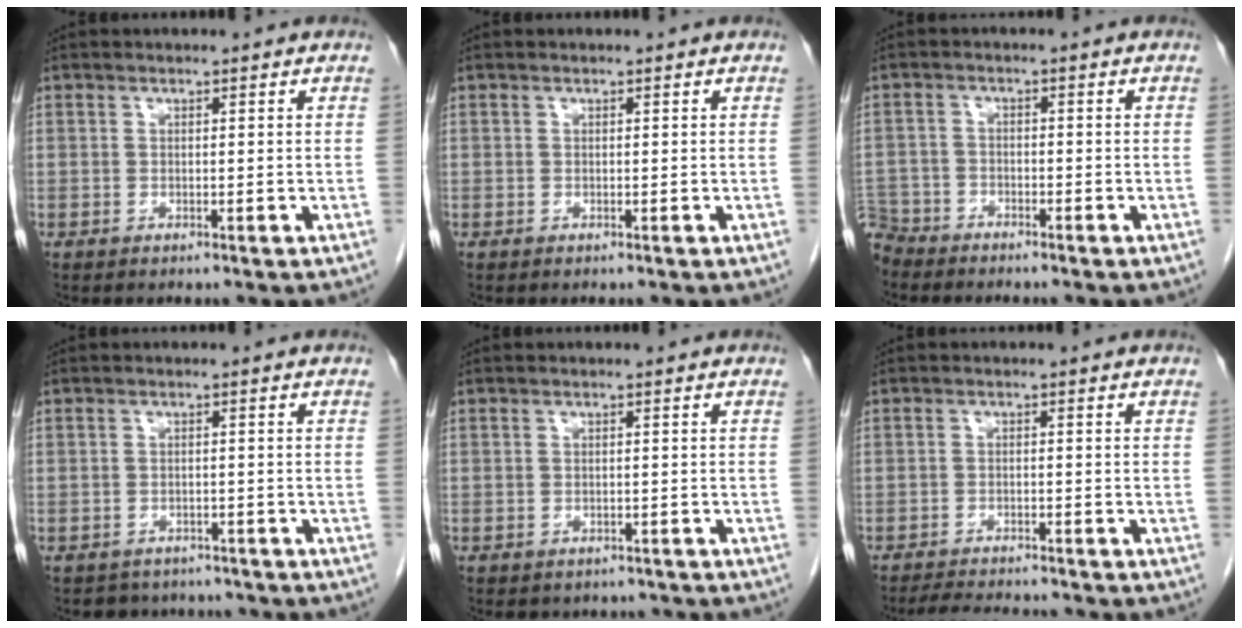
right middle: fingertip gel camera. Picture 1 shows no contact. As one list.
[{"total": 0.0}, {"total": 5.3, "force": [-5.0, 1.8, -0.3], "torque": [0.011, -0.008, -0.098]}, {"total": 5.2, "force": [-4.5, 2.6, 0.2], "torque": [0.001, 0.009, -0.054]}, {"total": 4.1, "force": [-3.6, 2.0, 0.6], "torque": [-0.004, 0.008, -0.040]}, {"total": 6.4, "force": [-6.0, 0.4, 2.4], "torque": [-0.036, -0.015, -0.094]}]